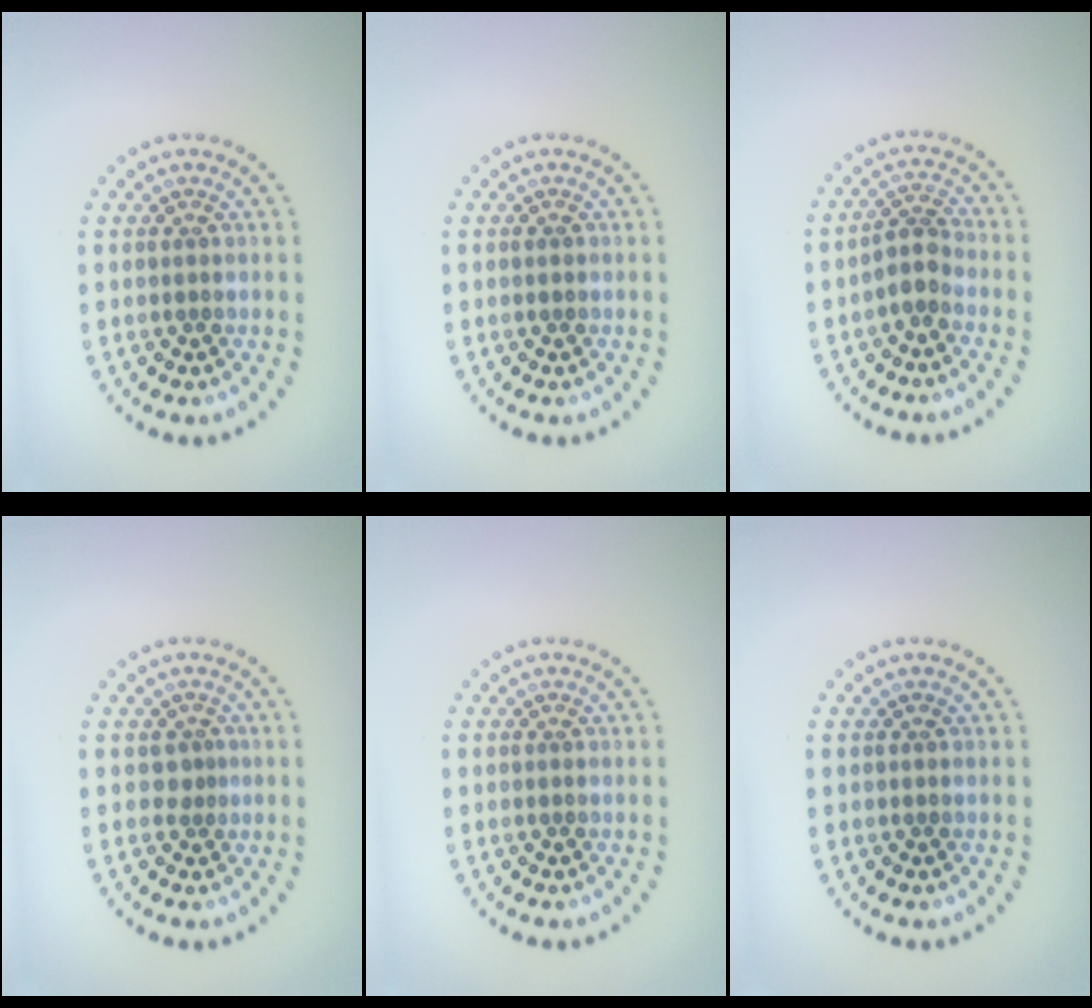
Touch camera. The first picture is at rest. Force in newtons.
{"total": 0.5, "press": 0.5, "slide": 0.2}
{"total": 2.2, "press": 1.7, "slide": 1.3}
{"total": 0.9, "press": 0.5, "slide": 0.7}
{"total": 0.0}
{"total": 0.0}